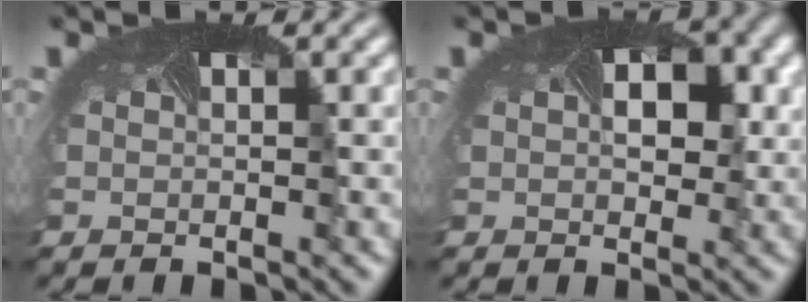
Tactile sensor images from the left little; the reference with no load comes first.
{"total": 4.0, "force": [0.7, 2.5, 3.1], "torque": [-0.052, 0.002, 0.011]}